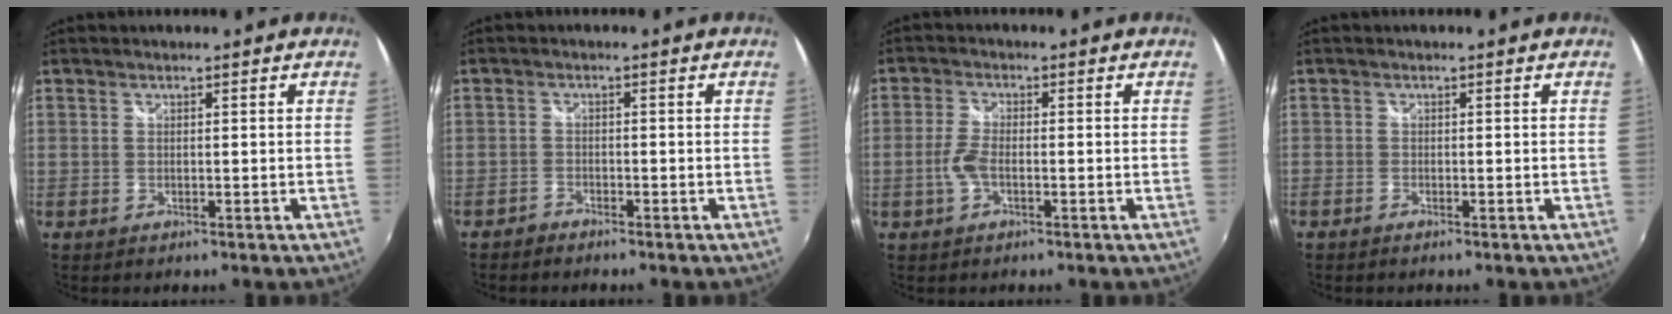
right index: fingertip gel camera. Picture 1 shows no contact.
{"total": 1.8, "force": [-1.7, 0.5, 0.1], "torque": [-0.011, -0.001, -0.035]}
{"total": 3.7, "force": [-1.3, 1.4, 3.1], "torque": [-0.076, 0.002, -0.028]}
{"total": 0.7, "force": [-0.6, 0.2, 0.2], "torque": [-0.006, -0.003, -0.016]}